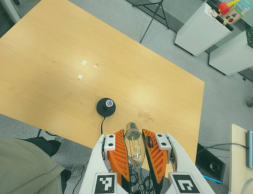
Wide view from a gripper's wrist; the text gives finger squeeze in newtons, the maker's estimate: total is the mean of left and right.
{"total": 20.6, "left": 22.2, "right": 19.0}